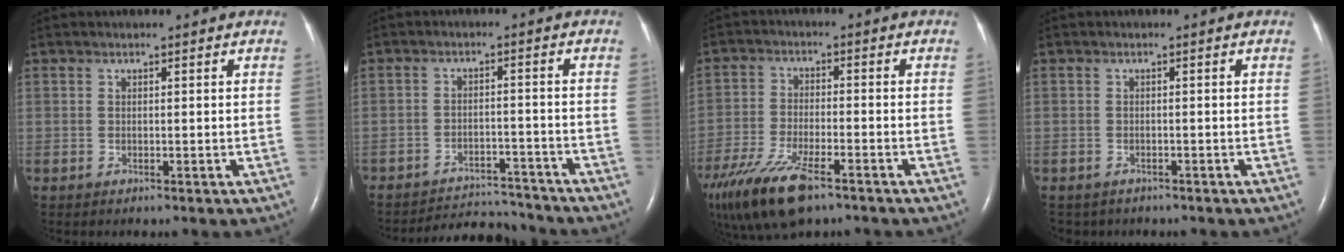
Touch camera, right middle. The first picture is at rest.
{"total": 8.1, "force": [-8.0, 1.1, -0.2], "torque": [0.001, 0.004, -0.120]}
{"total": 15.1, "force": [-10.2, 4.7, 10.1], "torque": [-0.239, -0.037, -0.182]}
{"total": 2.4, "force": [-2.0, 1.4, 0.1], "torque": [-0.006, 0.002, -0.026]}